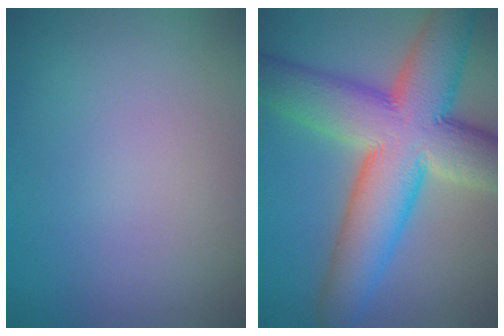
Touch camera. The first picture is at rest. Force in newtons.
{"total": 13.0, "press": 13.0, "slide": 0.5}